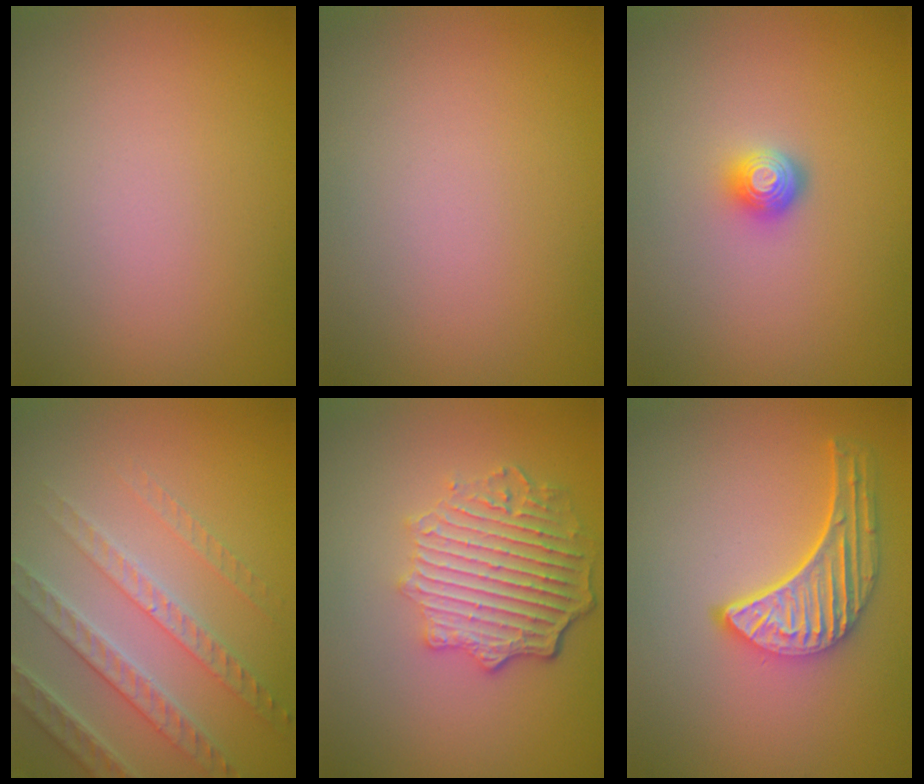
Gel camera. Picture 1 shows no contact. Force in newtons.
{"total": 0.0}
{"total": 1.9, "press": 1.4, "slide": 1.4}
{"total": 5.1, "press": 4.4, "slide": 2.5}
{"total": 5.9, "press": 4.6, "slide": 3.7}
{"total": 5.0, "press": 3.9, "slide": 3.2}